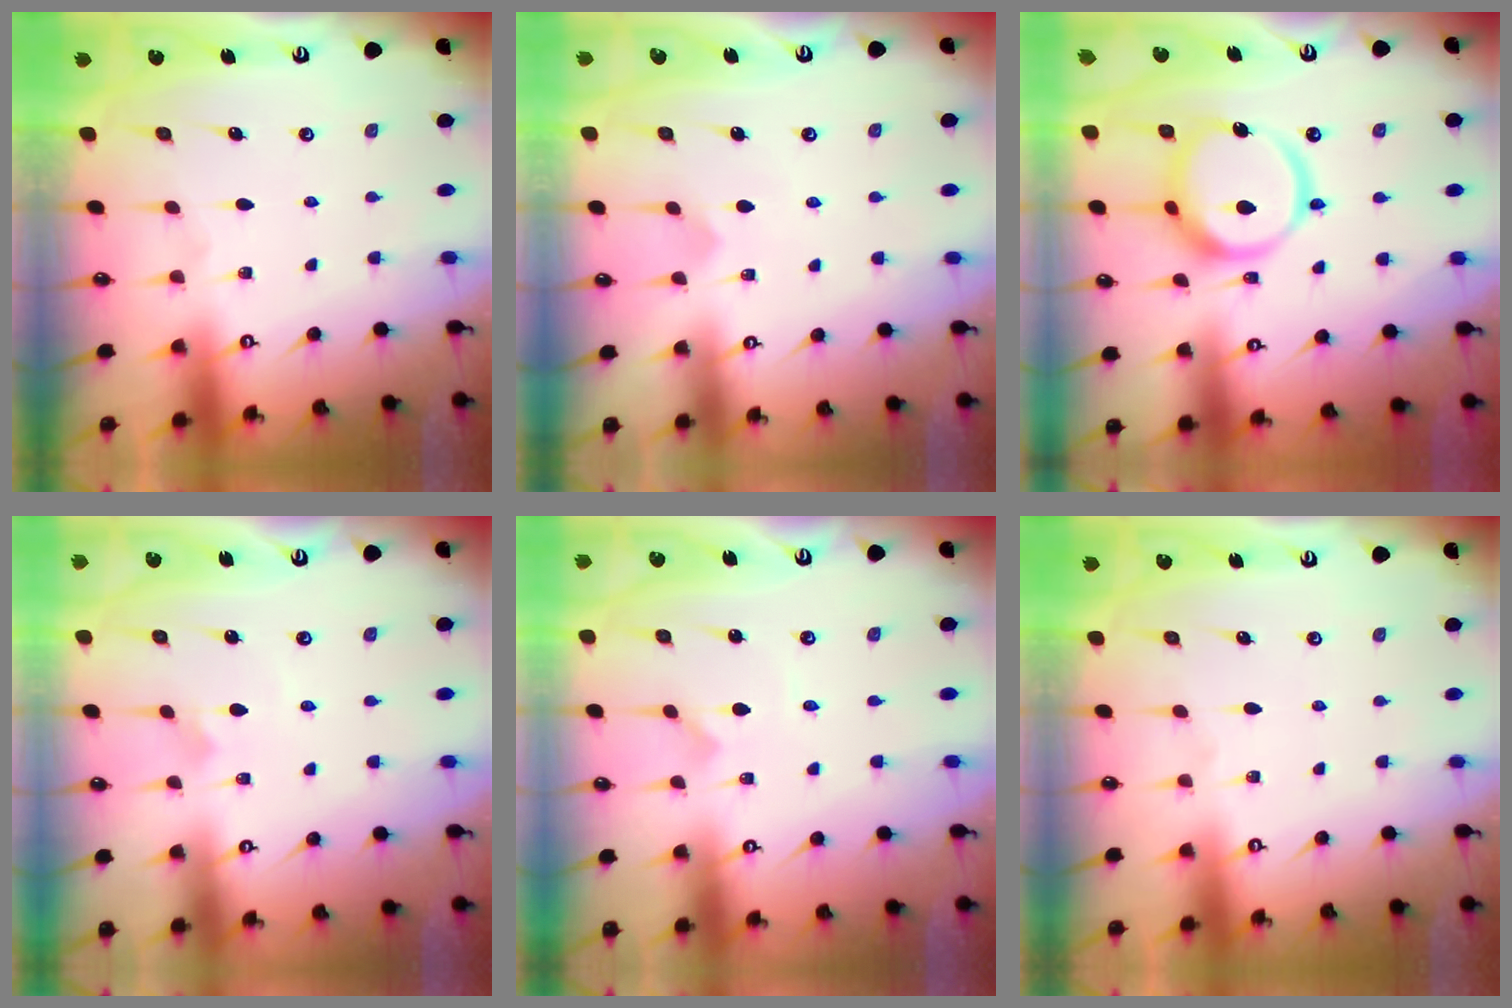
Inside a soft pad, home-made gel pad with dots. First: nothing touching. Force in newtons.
{"total": 1.5, "press": 1.5, "slide": 0.1}
{"total": 14.1, "press": 14.0, "slide": 1.8}
{"total": 2.1, "press": 2.1, "slide": 0.1}
{"total": 0.0}
{"total": 0.0}